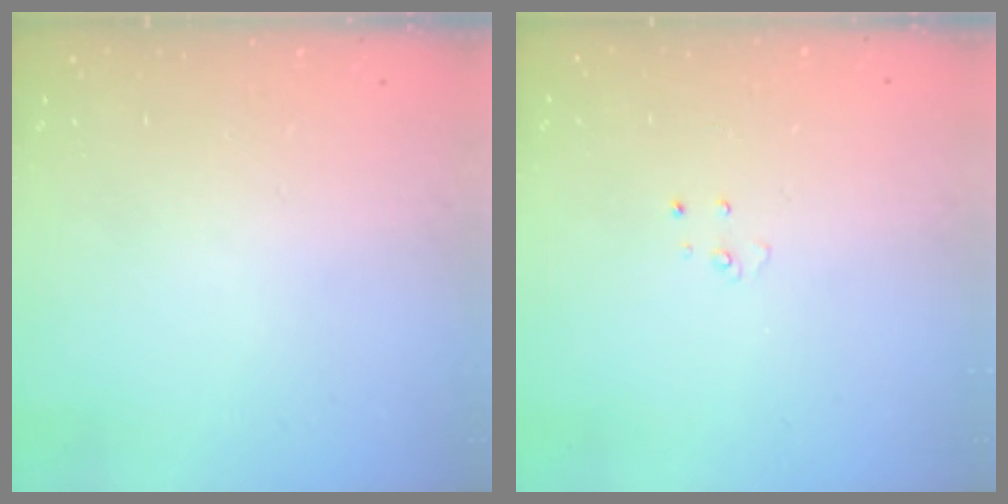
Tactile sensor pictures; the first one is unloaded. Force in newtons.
{"total": 2.7, "press": 2.7, "slide": 0.2}